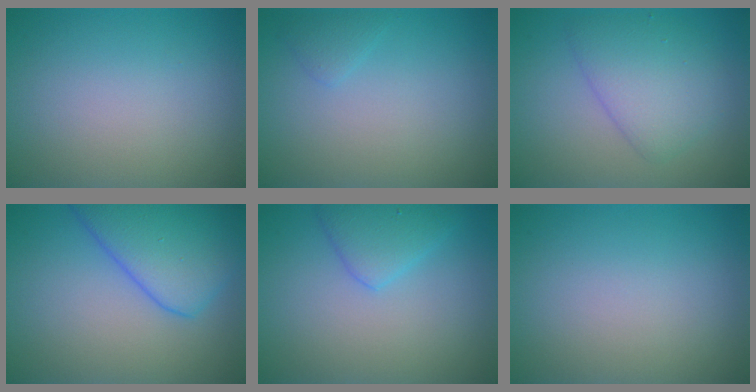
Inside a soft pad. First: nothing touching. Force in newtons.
{"total": 0.9, "press": 0.9, "slide": 0.1}
{"total": 4.1, "press": 4.1, "slide": 0.1}
{"total": 6.9, "press": 6.9, "slide": 0.5}
{"total": 2.8, "press": 2.8, "slide": 0.2}
{"total": 0.0}